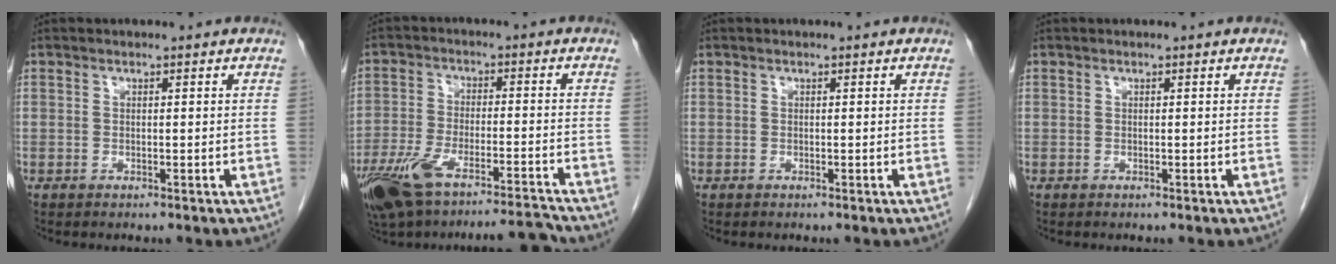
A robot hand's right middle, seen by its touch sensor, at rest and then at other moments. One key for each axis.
{"total": 13.0, "fx": -10.6, "fy": 1.8, "fz": 7.3, "tx": -0.139, "ty": 0.006, "tz": -0.182}
{"total": 0.0}
{"total": 0.0}